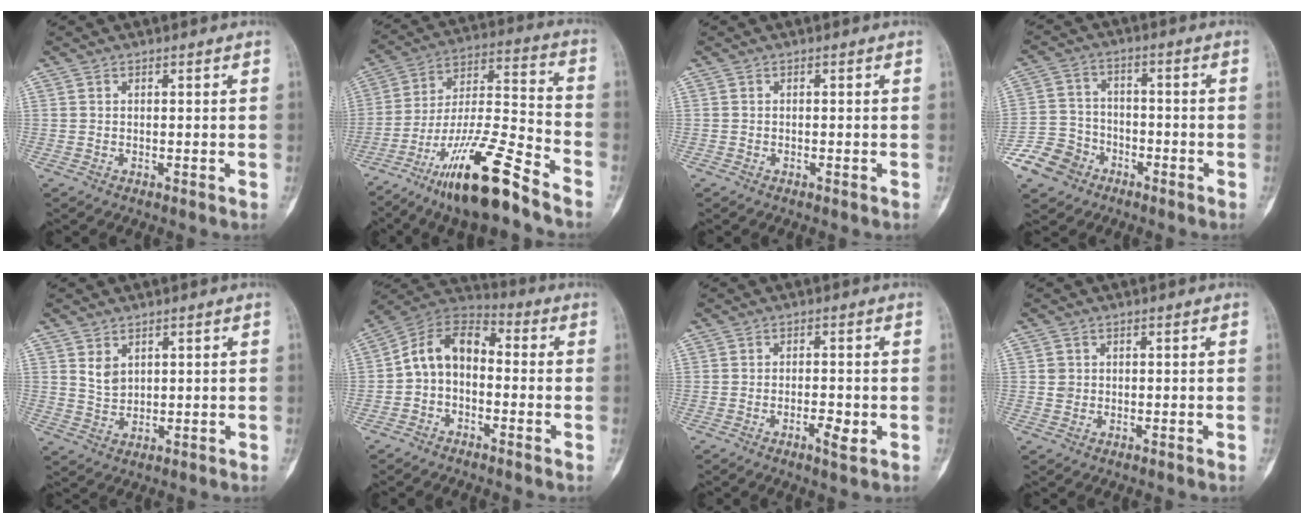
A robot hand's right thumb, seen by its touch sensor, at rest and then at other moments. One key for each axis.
{"total": 20.0, "fx": -13.6, "fy": 3.3, "fz": 14.3, "tx": -0.285, "ty": 0.068, "tz": -0.241}
{"total": 0.0}
{"total": 9.2, "fx": -5.6, "fy": 7.0, "fz": 2.4, "tx": -0.030, "ty": 0.038, "tz": -0.110}
{"total": 3.4, "fx": 1.6, "fy": 2.4, "fz": 1.8, "tx": -0.019, "ty": -0.014, "tz": 0.037}
{"total": 10.2, "fx": -1.0, "fy": 7.0, "fz": 7.3, "tx": -0.113, "ty": 0.048, "tz": -0.037}
{"total": 3.6, "fx": -1.2, "fy": 1.1, "fz": 3.1, "tx": -0.053, "ty": -0.001, "tz": -0.021}
{"total": 1.5, "fx": 0.2, "fy": 1.4, "fz": 0.4, "tx": 0.002, "ty": 0.004, "tz": 0.005}